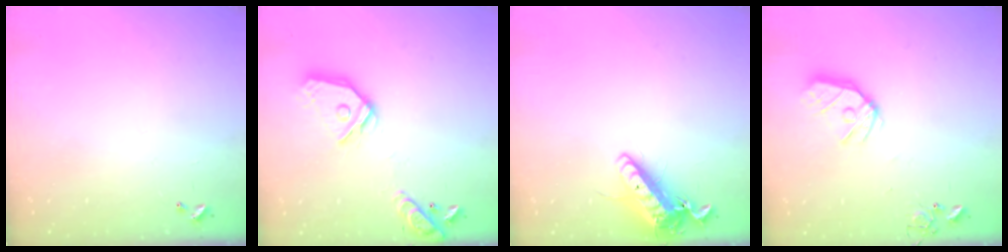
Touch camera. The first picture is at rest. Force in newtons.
{"total": 17.7, "press": 17.4, "slide": 3.0}
{"total": 14.5, "press": 14.3, "slide": 2.0}
{"total": 13.2, "press": 13.1, "slide": 1.5}